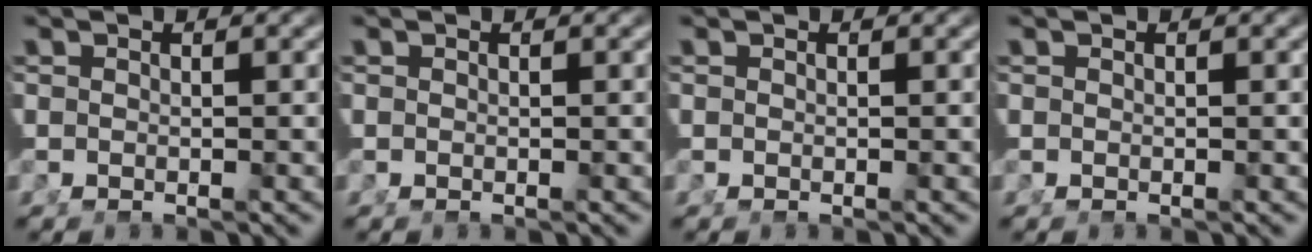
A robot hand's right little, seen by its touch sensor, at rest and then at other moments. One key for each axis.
{"total": 0.0}
{"total": 0.0}
{"total": 0.0}